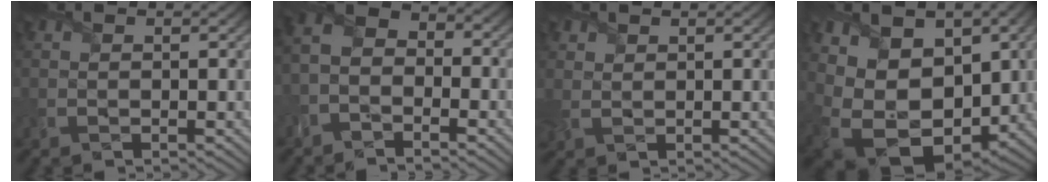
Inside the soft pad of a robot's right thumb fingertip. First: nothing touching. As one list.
[{"total": 4.7, "force": [-3.2, 2.7, 2.2], "torque": [-0.051, -0.002, -0.078]}, {"total": 2.3, "force": [1.4, 1.7, 0.8], "torque": [-0.029, 0.003, 0.030]}, {"total": 14.5, "force": [-0.7, 11.1, 9.2], "torque": [-0.202, -0.044, 0.014]}]